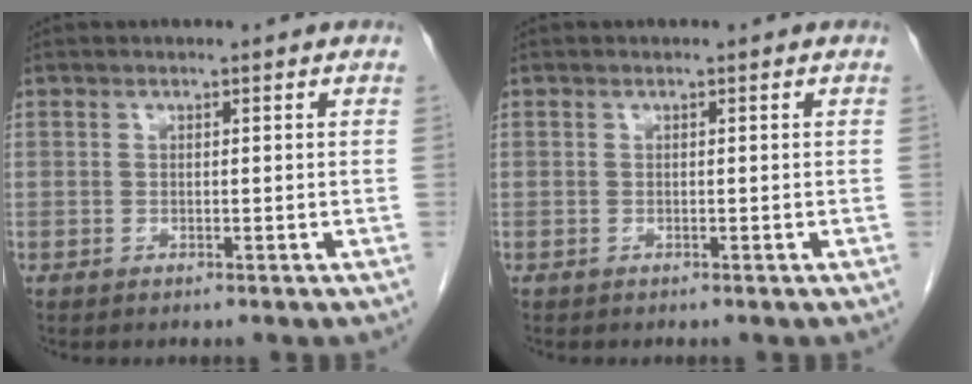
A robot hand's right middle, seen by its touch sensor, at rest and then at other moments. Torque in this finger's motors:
{"motor_torque": [-0.20, -0.08, -0.02, 0.00]}